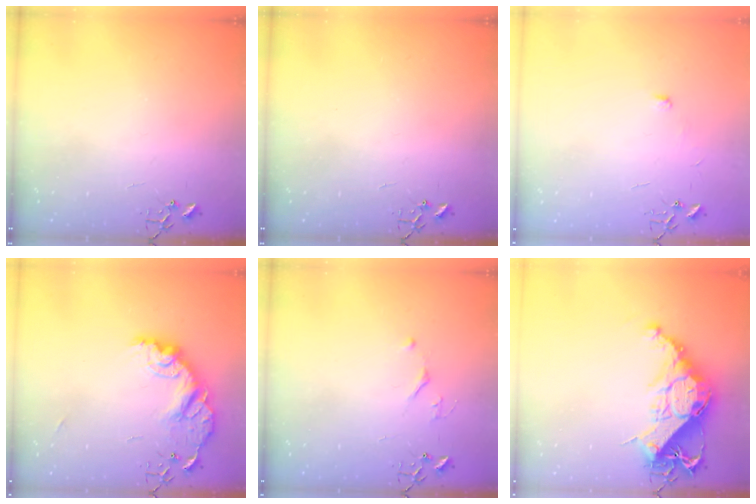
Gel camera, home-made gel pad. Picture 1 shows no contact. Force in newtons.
{"total": 0.0}
{"total": 4.4, "press": 4.3, "slide": 0.5}
{"total": 14.5, "press": 14.5, "slide": 0.6}
{"total": 3.9, "press": 3.9, "slide": 0.5}
{"total": 19.1, "press": 19.0, "slide": 1.5}